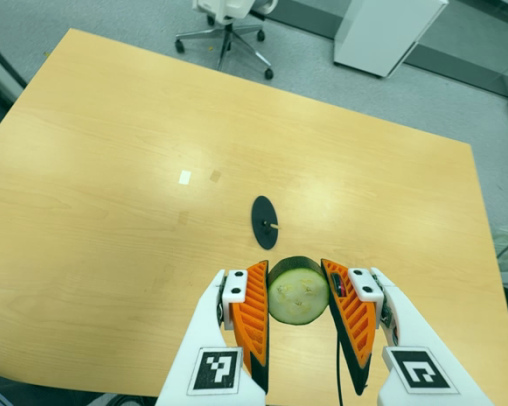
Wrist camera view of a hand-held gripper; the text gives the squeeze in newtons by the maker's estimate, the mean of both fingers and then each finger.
{"total": 12.5, "left": 11.2, "right": 13.9}